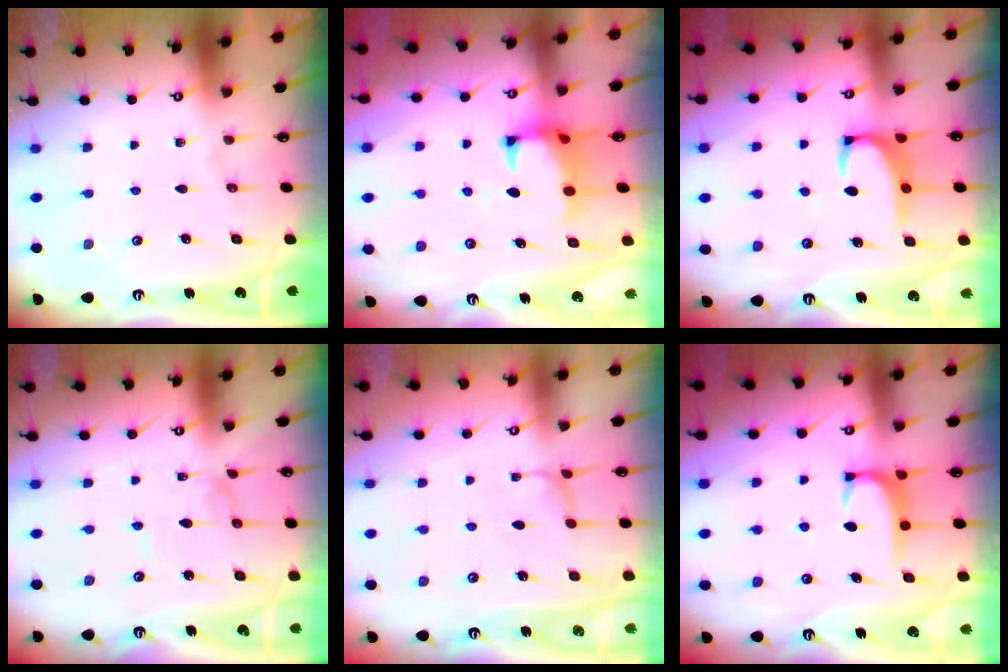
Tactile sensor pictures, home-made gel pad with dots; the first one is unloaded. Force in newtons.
{"total": 1.2, "press": 0.8, "slide": 1.0}
{"total": 3.0, "press": 2.8, "slide": 1.0}
{"total": 1.3, "press": 1.3, "slide": 0.0}
{"total": 1.9, "press": 1.8, "slide": 0.5}
{"total": 1.7, "press": 1.6, "slide": 0.4}